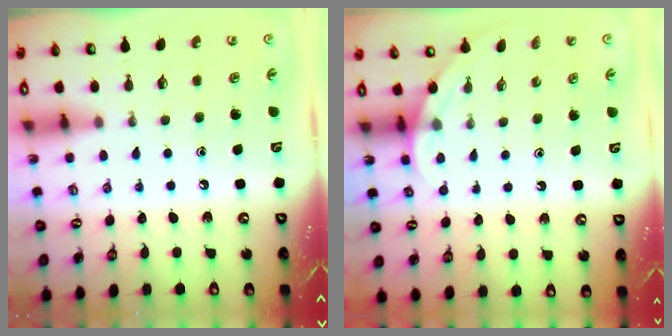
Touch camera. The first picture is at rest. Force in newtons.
{"total": 2.2, "press": 2.2, "slide": 0.0}